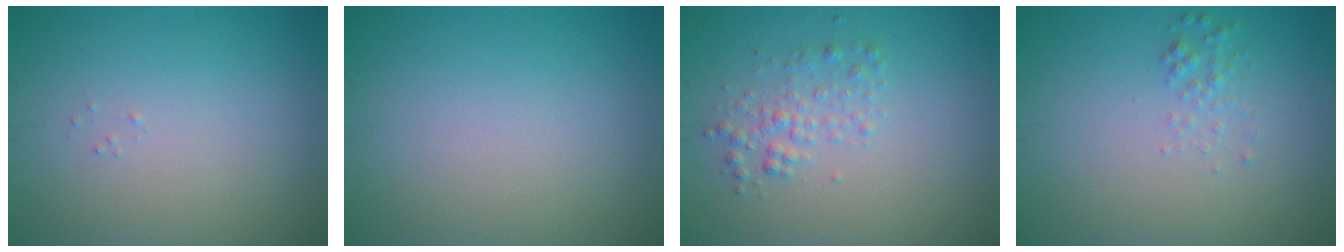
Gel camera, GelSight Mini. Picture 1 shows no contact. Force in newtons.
{"total": 0.0}
{"total": 2.0, "press": 2.0, "slide": 0.1}
{"total": 1.1, "press": 1.1, "slide": 0.0}